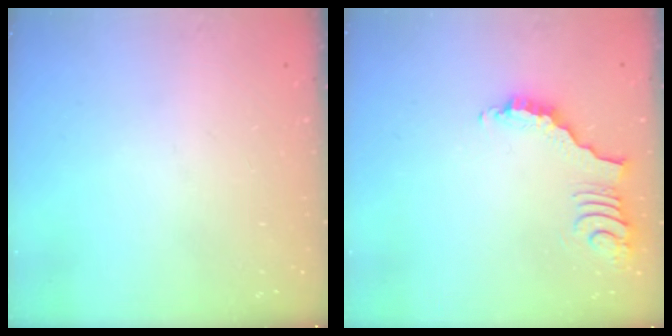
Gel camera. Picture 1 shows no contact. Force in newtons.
{"total": 3.6, "press": 3.6, "slide": 0.5}